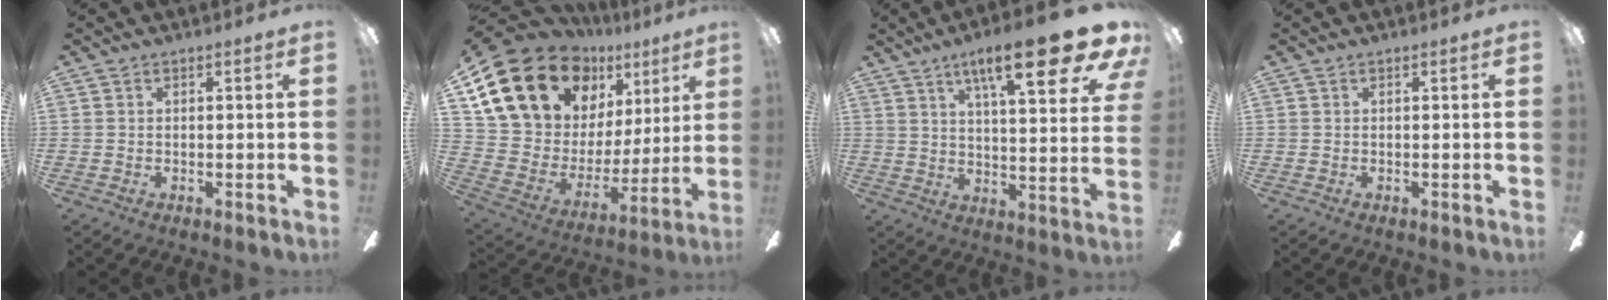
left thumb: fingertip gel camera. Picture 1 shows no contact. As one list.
[{"total": 21.9, "force": [14.0, 13.4, 10.3], "torque": [-0.210, -0.088, 0.275]}, {"total": 21.4, "force": [12.7, 5.0, 16.6], "torque": [-0.235, -0.072, 0.188]}, {"total": 0.0}]